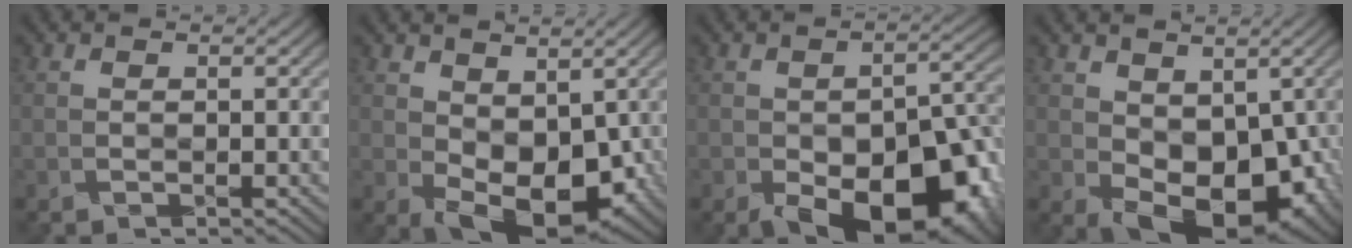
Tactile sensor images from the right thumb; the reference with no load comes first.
{"total": 8.2, "force": [-0.1, 5.0, 6.5], "torque": [-0.112, -0.014, -0.004]}
{"total": 14.7, "force": [-6.6, 8.0, 10.4], "torque": [-0.125, -0.040, -0.096]}
{"total": 9.4, "force": [-0.7, 6.0, 7.2], "torque": [-0.125, -0.024, -0.011]}